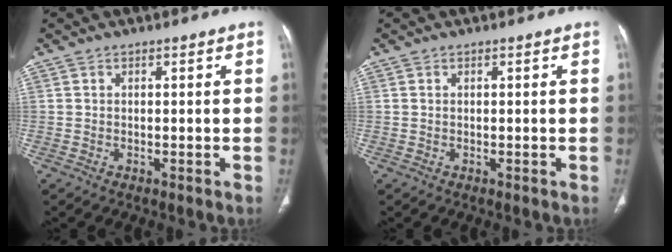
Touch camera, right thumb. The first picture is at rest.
{"total": 0.0}